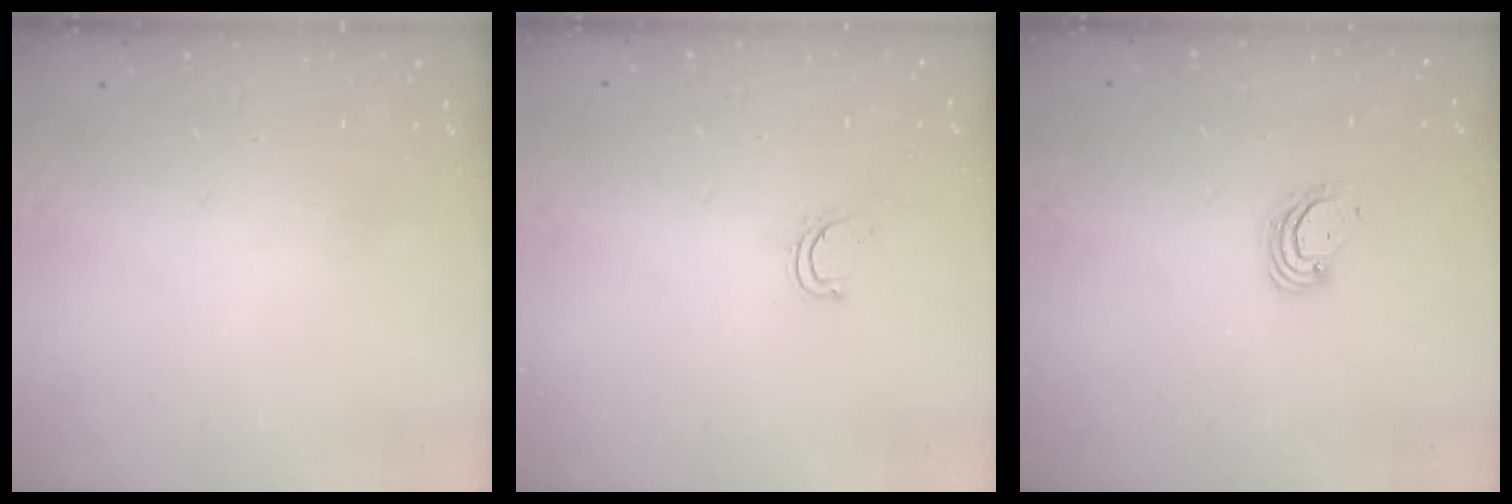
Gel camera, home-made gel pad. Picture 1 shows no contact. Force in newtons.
{"total": 4.0, "press": 3.9, "slide": 0.4}
{"total": 3.4, "press": 3.4, "slide": 0.2}